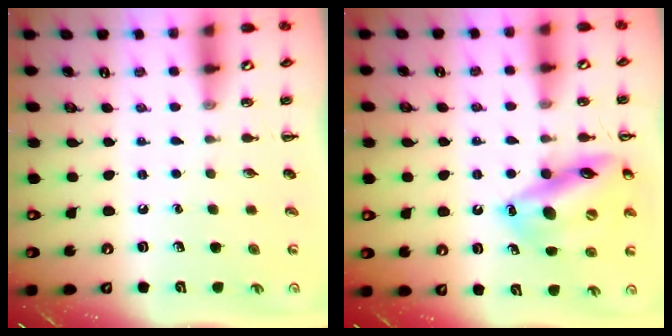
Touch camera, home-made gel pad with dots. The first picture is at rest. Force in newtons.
{"total": 17.3, "press": 17.1, "slide": 2.7}